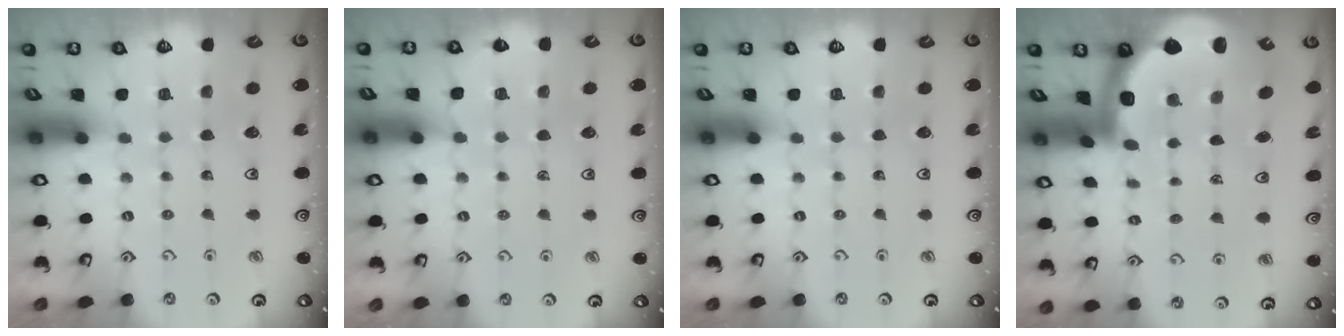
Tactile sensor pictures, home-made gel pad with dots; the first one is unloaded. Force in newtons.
{"total": 3.7, "press": 3.5, "slide": 1.1}
{"total": 0.0}
{"total": 7.5, "press": 7.3, "slide": 1.8}